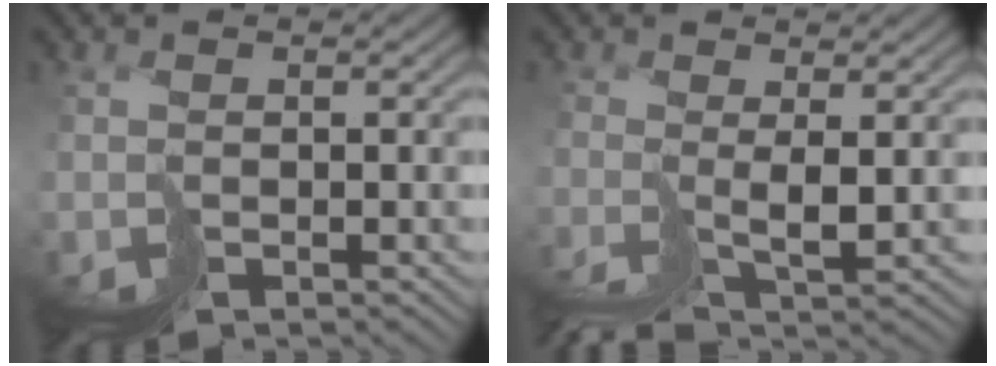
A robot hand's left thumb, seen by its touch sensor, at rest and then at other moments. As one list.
[{"total": 2.5, "force": [-1.0, -1.0, 2.0], "torque": [-0.031, -0.001, -0.026]}]